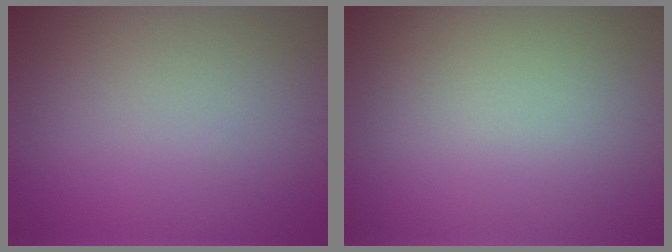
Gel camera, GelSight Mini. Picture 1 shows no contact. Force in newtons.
{"total": 0.0}